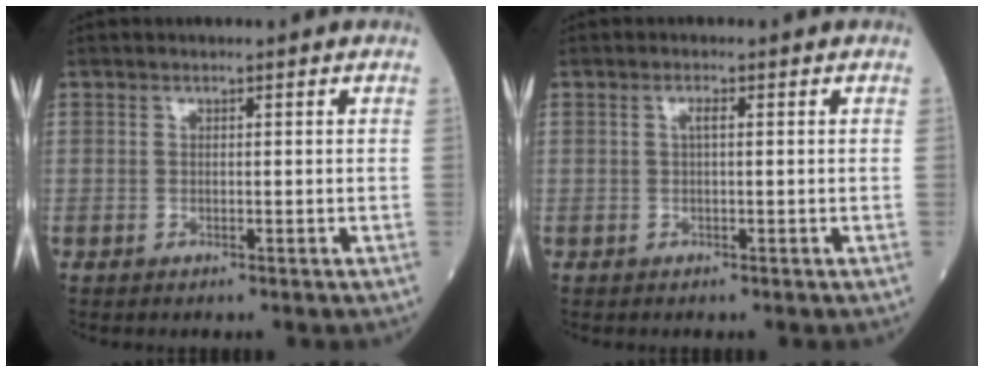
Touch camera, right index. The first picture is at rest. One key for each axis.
{"total": 0.9, "fx": 0.2, "fy": 0.1, "fz": 0.9, "tx": -0.018, "ty": 0.004, "tz": 0.003}